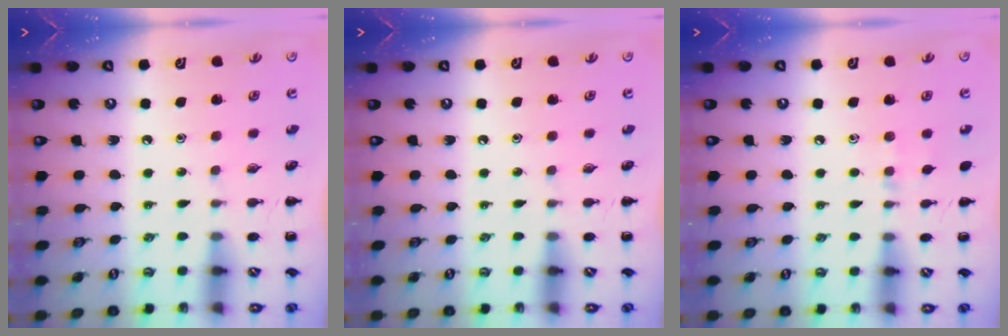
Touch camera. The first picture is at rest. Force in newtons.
{"total": 0.0}
{"total": 5.6, "press": 5.3, "slide": 1.9}